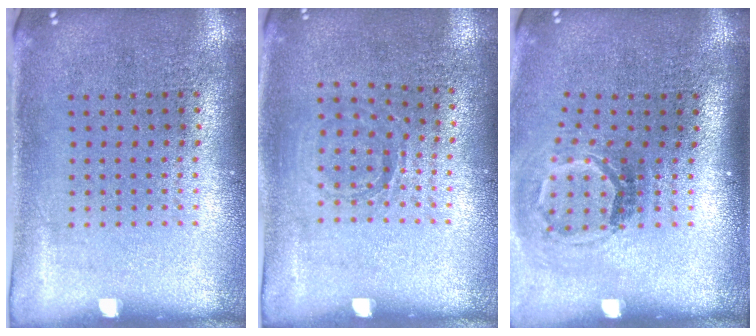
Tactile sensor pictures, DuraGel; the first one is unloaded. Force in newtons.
{"total": 0.8, "press": 0.8, "slide": 0.2}
{"total": 1.8, "press": 1.2, "slide": 1.4}